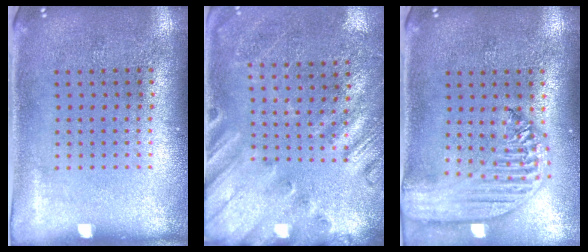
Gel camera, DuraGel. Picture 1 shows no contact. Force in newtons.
{"total": 2.4, "press": 2.0, "slide": 1.4}
{"total": 2.6, "press": 2.2, "slide": 1.4}